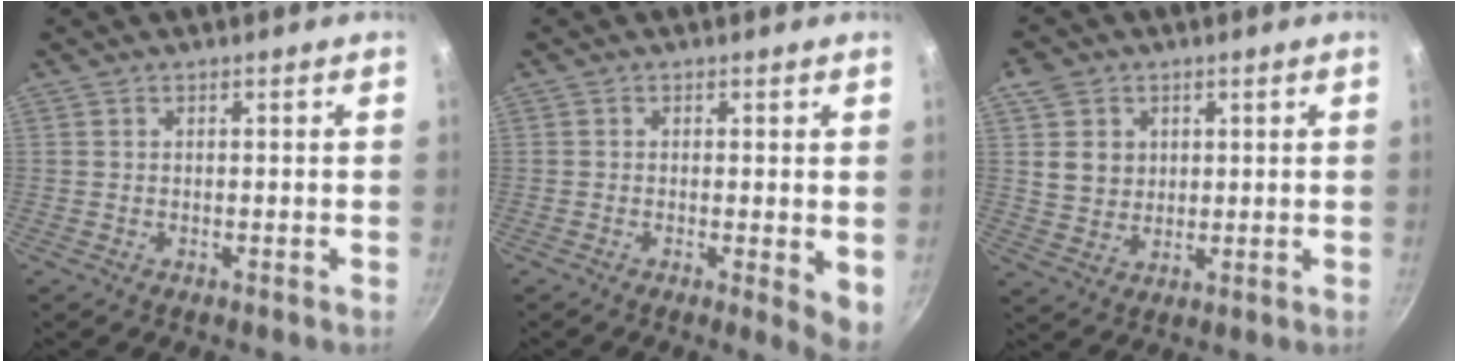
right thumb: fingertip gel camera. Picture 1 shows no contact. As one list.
[{"total": 4.5, "force": [-0.5, 1.3, 4.3], "torque": [-0.054, -0.011, -0.007]}, {"total": 6.6, "force": [1.9, 5.8, 2.7], "torque": [-0.020, -0.008, 0.036]}]